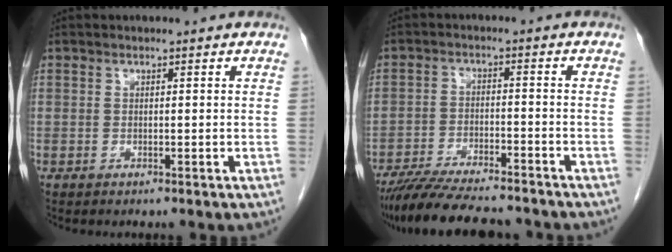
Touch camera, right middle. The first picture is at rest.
{"total": 14.3, "force": [-12.6, 2.3, 6.4], "torque": [-0.110, -0.010, -0.195]}